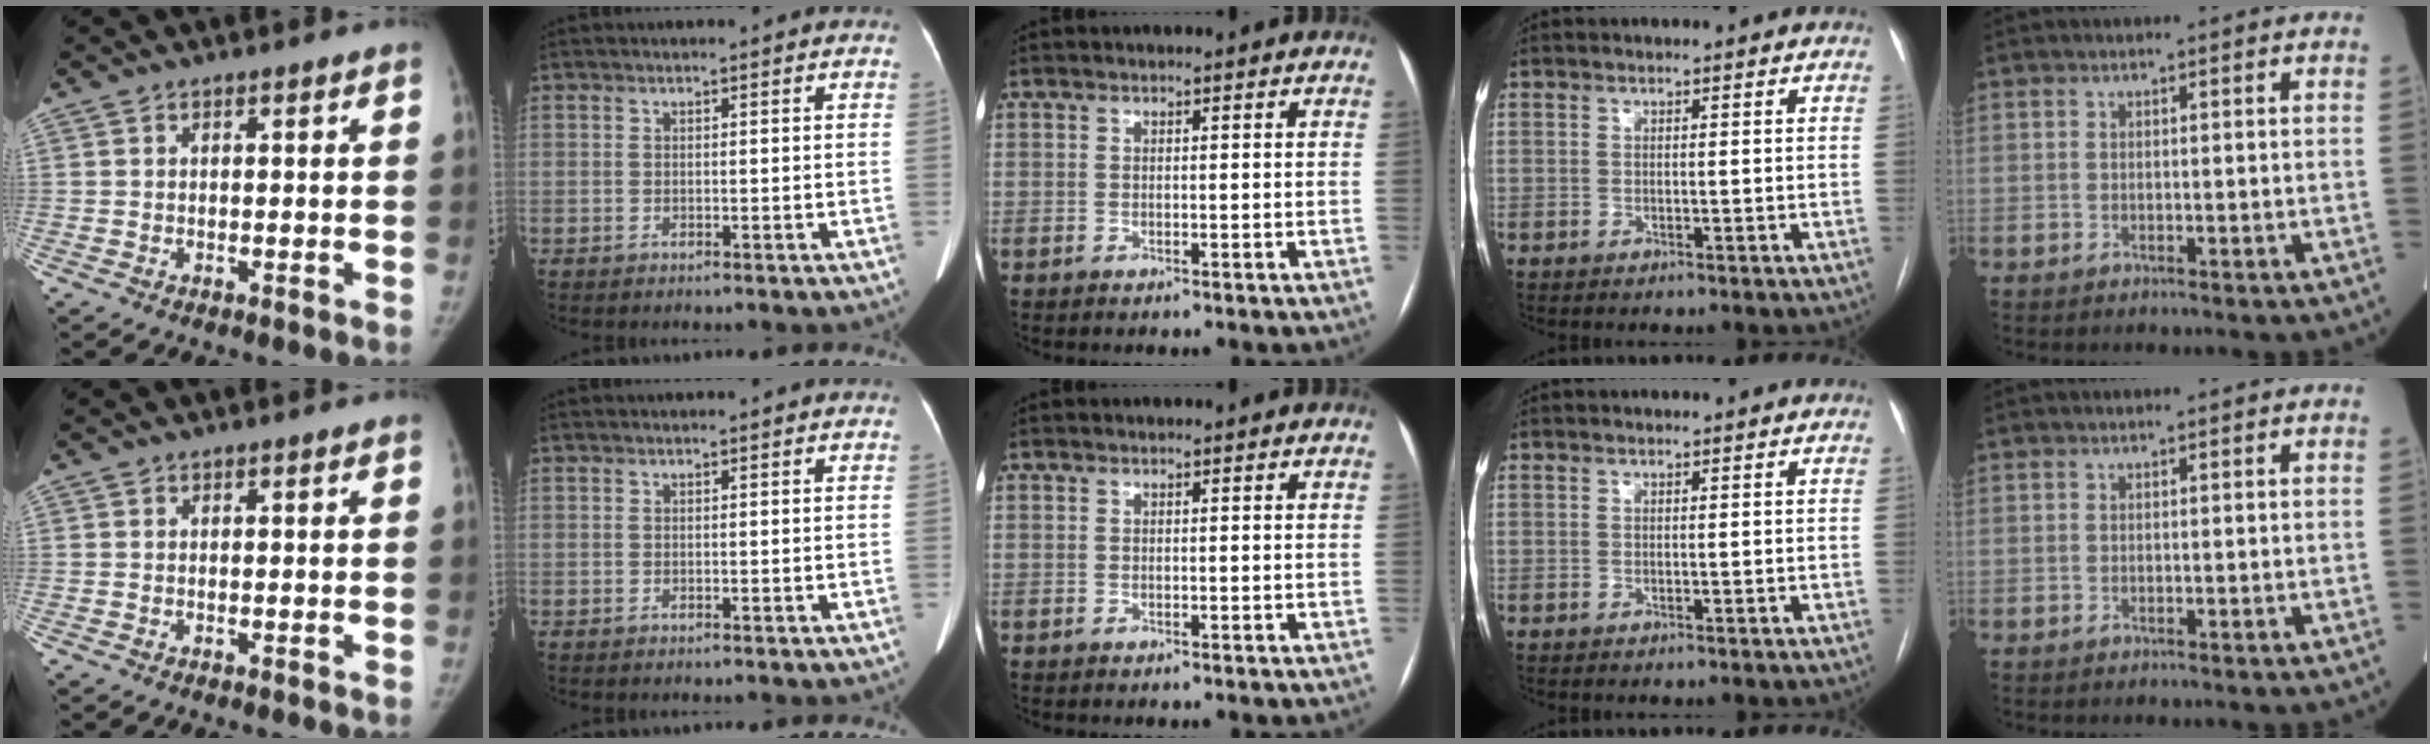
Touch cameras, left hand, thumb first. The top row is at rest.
{}